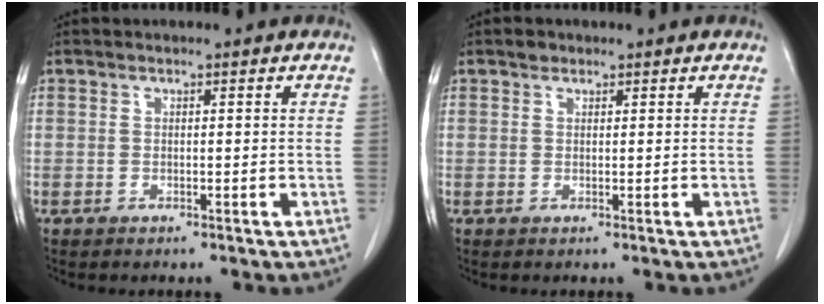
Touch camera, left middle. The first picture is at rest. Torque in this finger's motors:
{"motor_torque": [0.05, -0.04, -0.01, 0.00]}